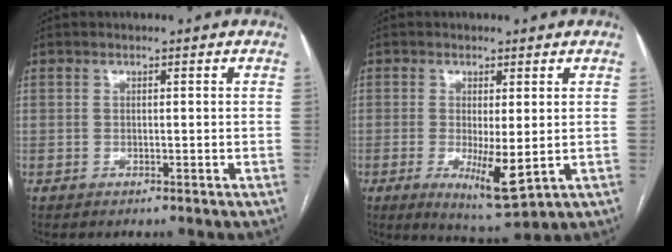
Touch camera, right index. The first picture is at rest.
{"total": 6.8, "force": [-1.2, 1.4, 6.6], "torque": [-0.108, -0.018, -0.010]}